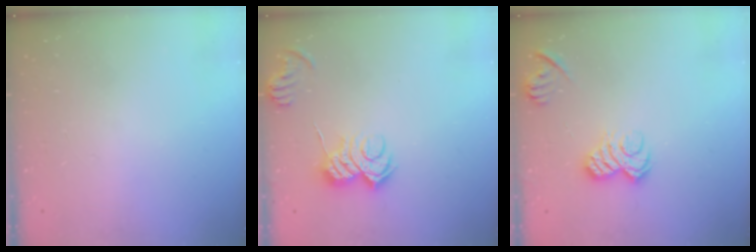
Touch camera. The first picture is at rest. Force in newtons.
{"total": 8.3, "press": 8.2, "slide": 0.8}
{"total": 8.7, "press": 8.7, "slide": 0.3}